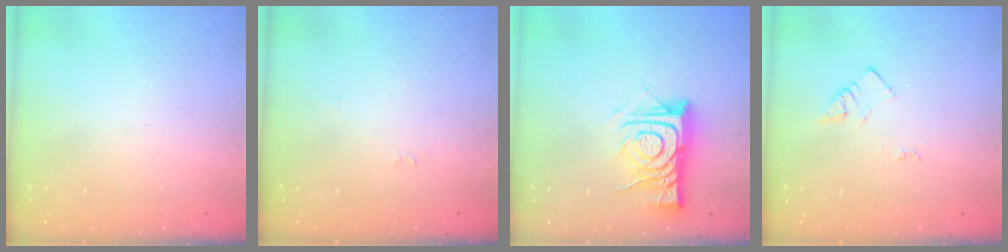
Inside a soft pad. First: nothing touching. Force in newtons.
{"total": 4.5, "press": 4.5, "slide": 0.5}
{"total": 12.5, "press": 12.5, "slide": 1.1}
{"total": 2.3, "press": 2.3, "slide": 0.3}